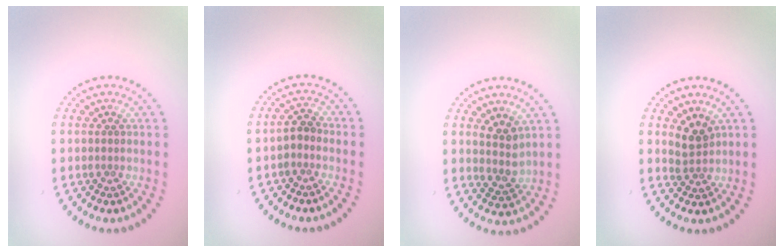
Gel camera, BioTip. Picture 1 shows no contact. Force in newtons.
{"total": 1.4, "press": 1.3, "slide": 0.7}
{"total": 2.3, "press": 1.9, "slide": 1.3}
{"total": 2.2, "press": 1.8, "slide": 1.4}